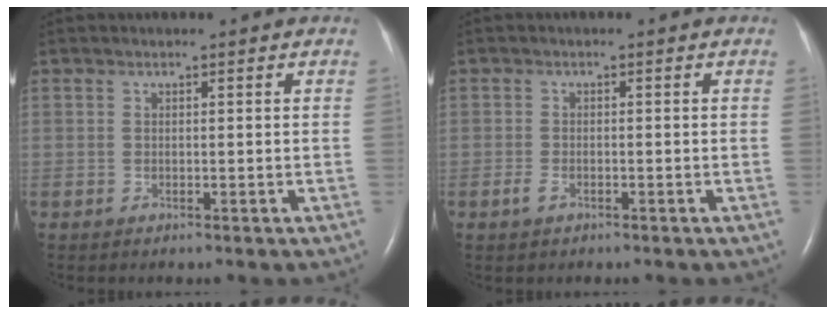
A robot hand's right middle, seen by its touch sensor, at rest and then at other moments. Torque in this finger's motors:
{"motor_torque": [-0.20, 0.04, 0.06, -0.01]}